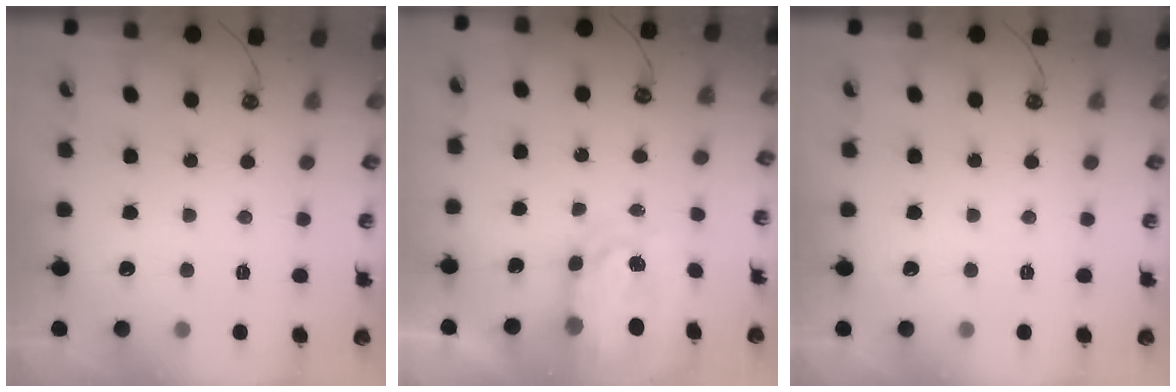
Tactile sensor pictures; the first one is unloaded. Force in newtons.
{"total": 7.1, "press": 7.1, "slide": 0.7}
{"total": 0.0}